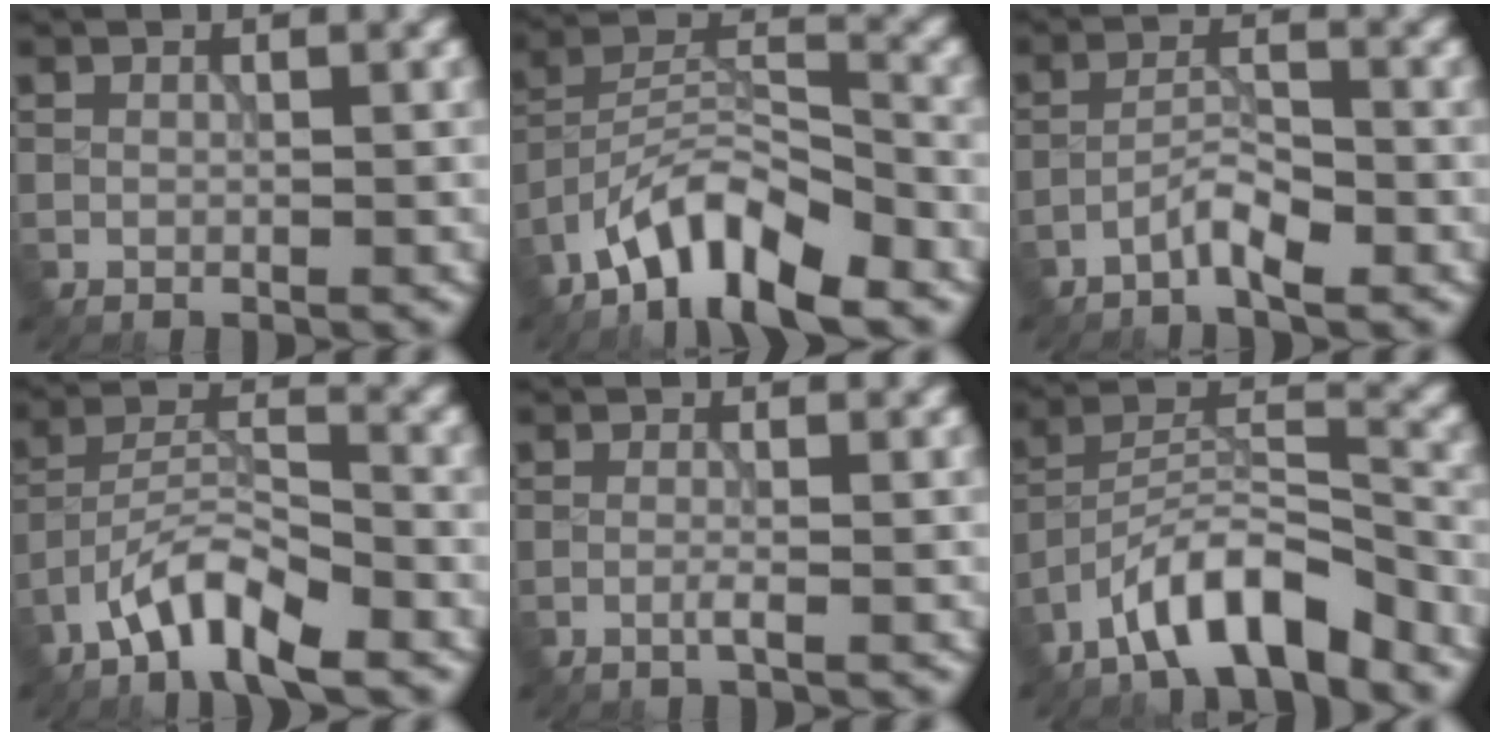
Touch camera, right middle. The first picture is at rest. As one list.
[{"total": 8.6, "force": [-6.2, 2.7, 5.4], "torque": [-0.086, 0.007, -0.120]}, {"total": 2.7, "force": [-2.0, 0.3, 1.8], "torque": [-0.033, 0.008, -0.043]}, {"total": 5.9, "force": [-4.1, 1.6, 4.0], "torque": [-0.068, 0.006, -0.082]}, {"total": 1.0, "force": [-0.3, 0.1, 0.9], "torque": [-0.015, -0.001, -0.011]}, {"total": 7.5, "force": [-5.6, 2.0, 4.6], "torque": [-0.074, 0.011, -0.100]}]